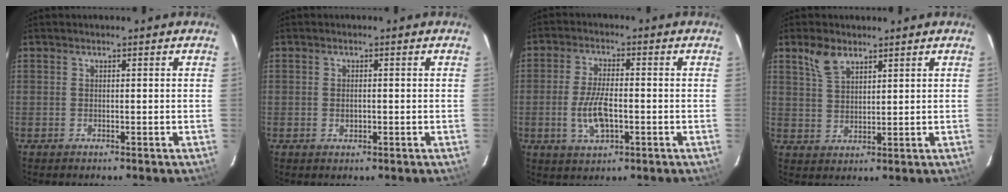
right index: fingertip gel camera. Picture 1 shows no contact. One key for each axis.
{"total": 1.5, "fx": -0.2, "fy": 0.9, "fz": 1.1, "tx": -0.020, "ty": 0.001, "tz": -0.003}
{"total": 7.8, "fx": -1.9, "fy": 3.3, "fz": 6.9, "tx": -0.142, "ty": -0.004, "tz": -0.033}
{"total": 5.3, "fx": 3.6, "fy": 2.5, "fz": 2.9, "tx": -0.056, "ty": 0.009, "tz": 0.074}